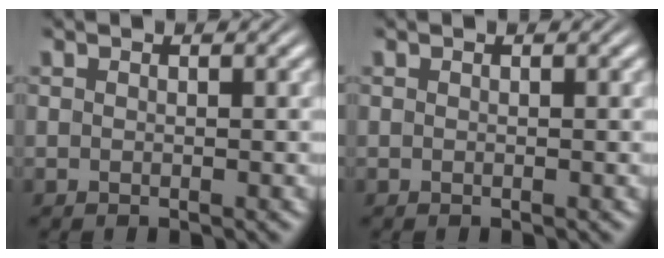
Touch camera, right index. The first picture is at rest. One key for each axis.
{"total": 0.0}